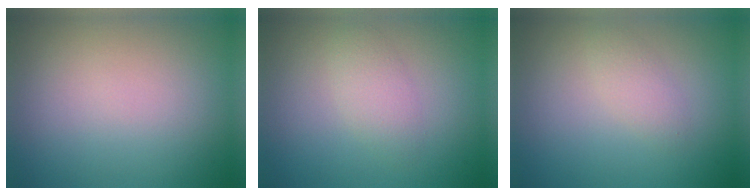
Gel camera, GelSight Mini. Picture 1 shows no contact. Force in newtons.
{"total": 2.0, "press": 2.0, "slide": 0.1}
{"total": 1.5, "press": 1.5, "slide": 0.0}